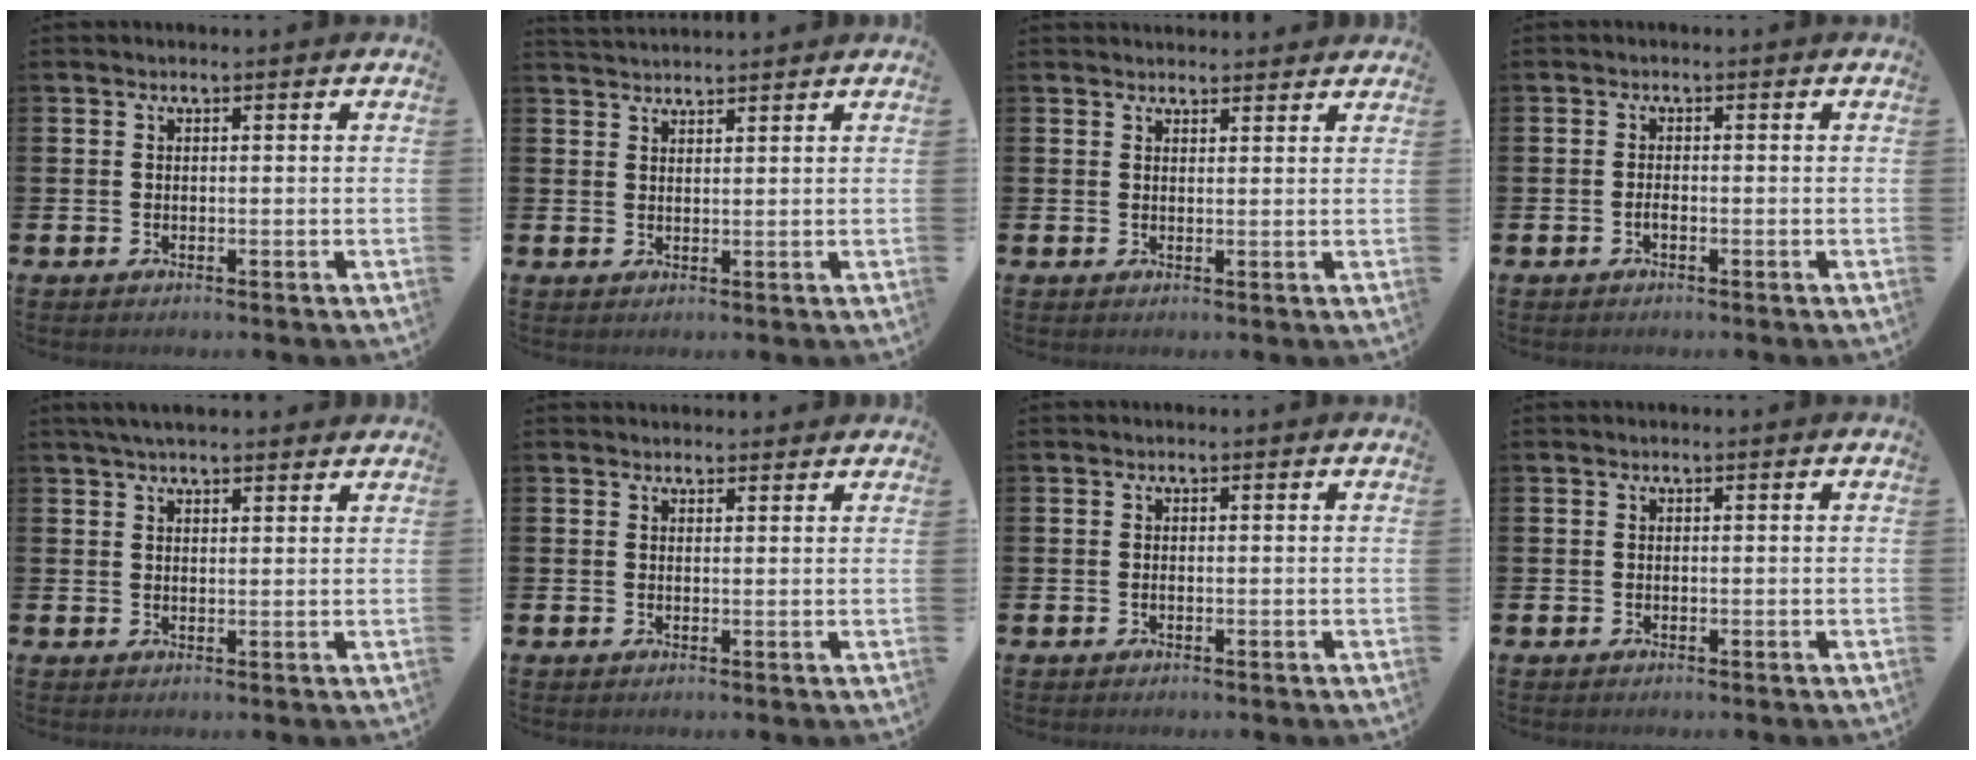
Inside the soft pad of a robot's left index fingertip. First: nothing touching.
{"total": 2.3, "force": [2.3, 0.2, 0.1], "torque": [-0.003, -0.009, 0.043]}
{"total": 2.1, "force": [2.1, 0.3, -0.1], "torque": [0.012, -0.012, 0.035]}
{"total": 0.9, "force": [-0.5, 0.2, 0.6], "torque": [-0.015, -0.002, -0.009]}
{"total": 3.4, "force": [3.0, 0.7, 1.3], "torque": [-0.028, -0.004, 0.055]}
{"total": 1.5, "force": [1.5, 0.4, -0.1], "torque": [0.012, -0.004, 0.025]}
{"total": 0.0}
{"total": 0.0}